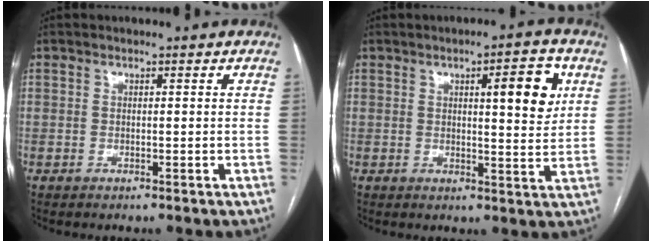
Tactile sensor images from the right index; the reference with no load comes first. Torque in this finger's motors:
{"motor_torque": [0.13, 0.10, 0.15, 0.06]}